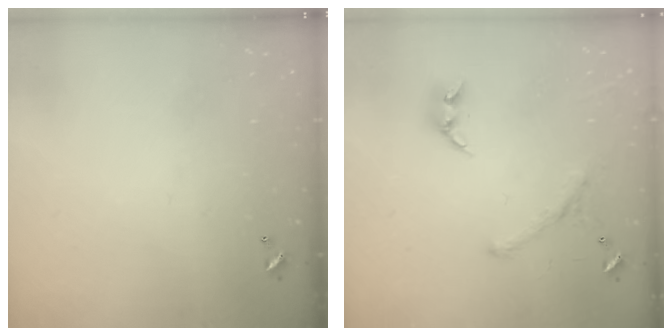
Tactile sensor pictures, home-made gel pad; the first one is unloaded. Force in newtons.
{"total": 1.2, "press": 0.5, "slide": 1.1}